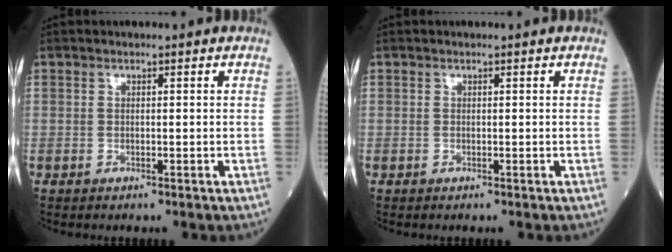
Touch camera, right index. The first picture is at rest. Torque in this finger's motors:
{"motor_torque": [0.00, 0.00, 0.00, -0.01]}